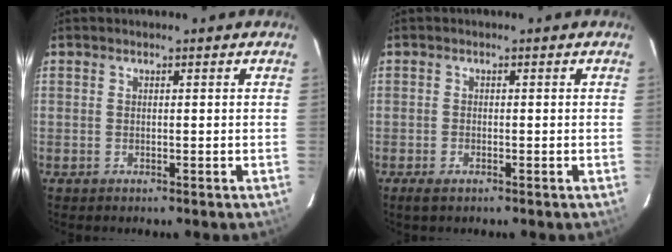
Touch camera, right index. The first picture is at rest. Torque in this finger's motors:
{"motor_torque": [0.31, 0.02, 0.10, 0.02]}